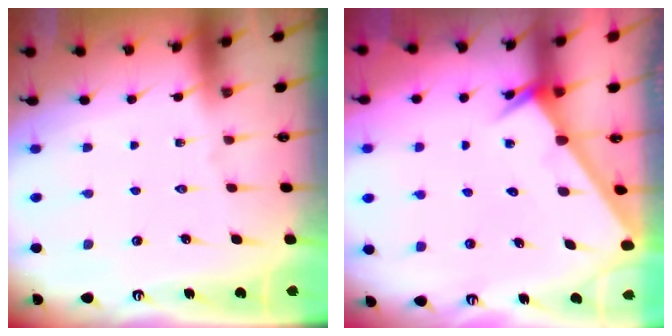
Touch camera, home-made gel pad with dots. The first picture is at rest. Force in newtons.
{"total": 2.6, "press": 2.6, "slide": 0.0}